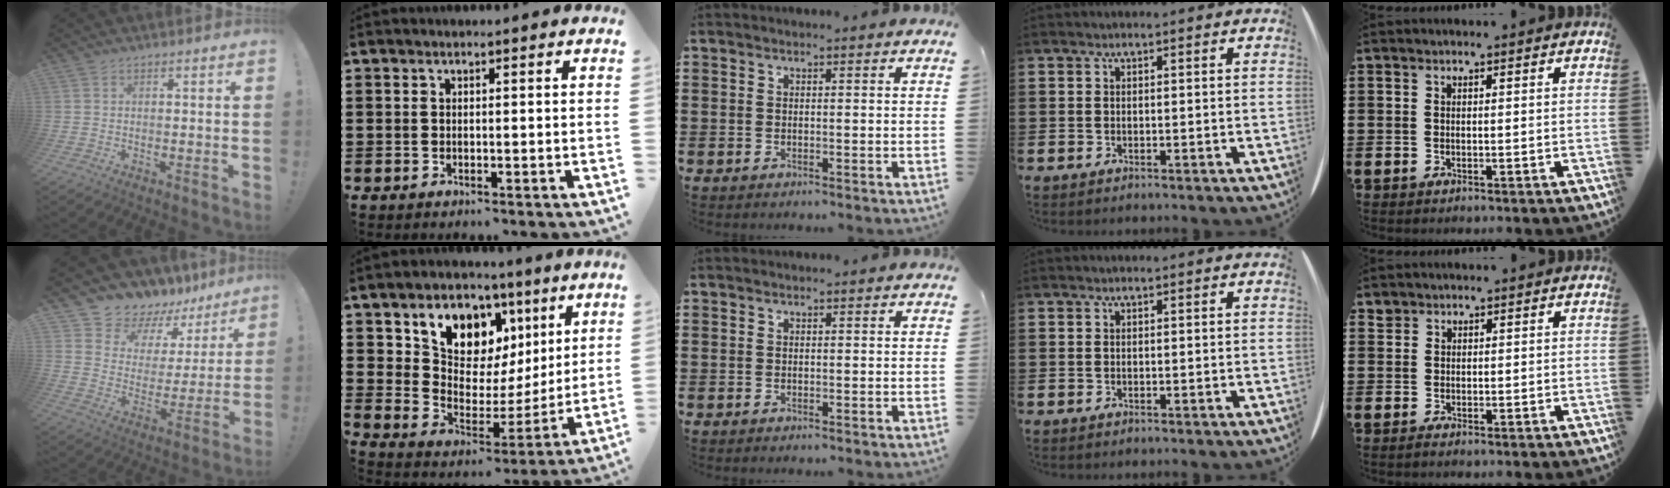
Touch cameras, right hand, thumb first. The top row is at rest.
{"thumb": {"total": 9.2, "force": [8.1, 4.3, 0.7], "torque": [-0.021, -0.081, 0.146]}, "index": {"total": 8.8, "force": [5.6, 6.2, 3.0], "torque": [-0.089, -0.045, 0.099]}, "little": {"total": 0.7, "force": [0.6, 0.3, -0.1], "torque": [0.016, -0.004, 0.008]}}